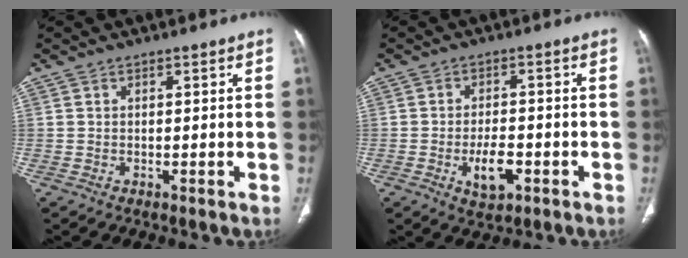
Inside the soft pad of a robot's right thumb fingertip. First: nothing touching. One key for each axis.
{"total": 5.8, "fx": -2.1, "fy": 3.0, "fz": 4.5, "tx": -0.065, "ty": 0.010, "tz": -0.031}